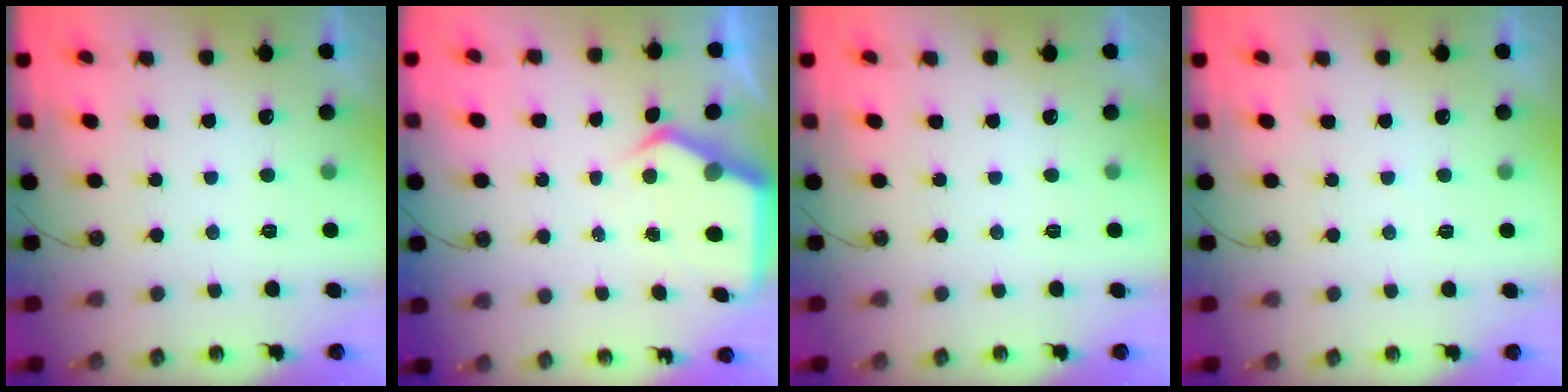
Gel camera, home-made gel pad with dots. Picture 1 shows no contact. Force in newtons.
{"total": 5.8, "press": 5.7, "slide": 0.6}
{"total": 0.0}
{"total": 3.8, "press": 3.7, "slide": 0.5}